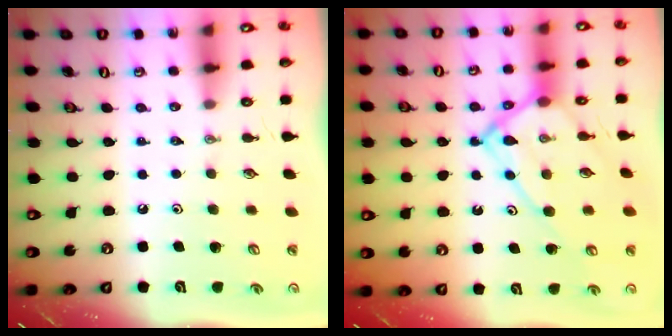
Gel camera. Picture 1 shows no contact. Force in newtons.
{"total": 13.3, "press": 13.2, "slide": 1.7}